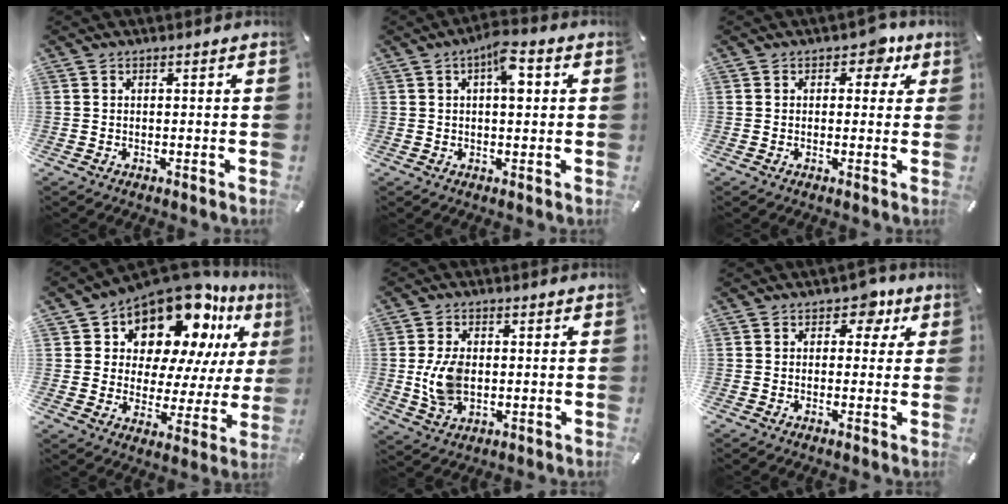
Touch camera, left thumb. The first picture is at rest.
{"total": 6.6, "force": [1.7, 2.9, 5.7], "torque": [-0.075, -0.004, 0.019]}
{"total": 4.9, "force": [2.1, 3.2, 3.0], "torque": [-0.020, -0.005, 0.026]}
{"total": 16.7, "force": [12.6, 8.1, 7.3], "torque": [-0.131, -0.101, 0.219]}
{"total": 8.9, "force": [0.0, 6.2, 6.4], "torque": [-0.140, -0.001, -0.001]}
{"total": 5.2, "force": [2.1, 3.7, 3.0], "torque": [-0.020, -0.005, 0.027]}